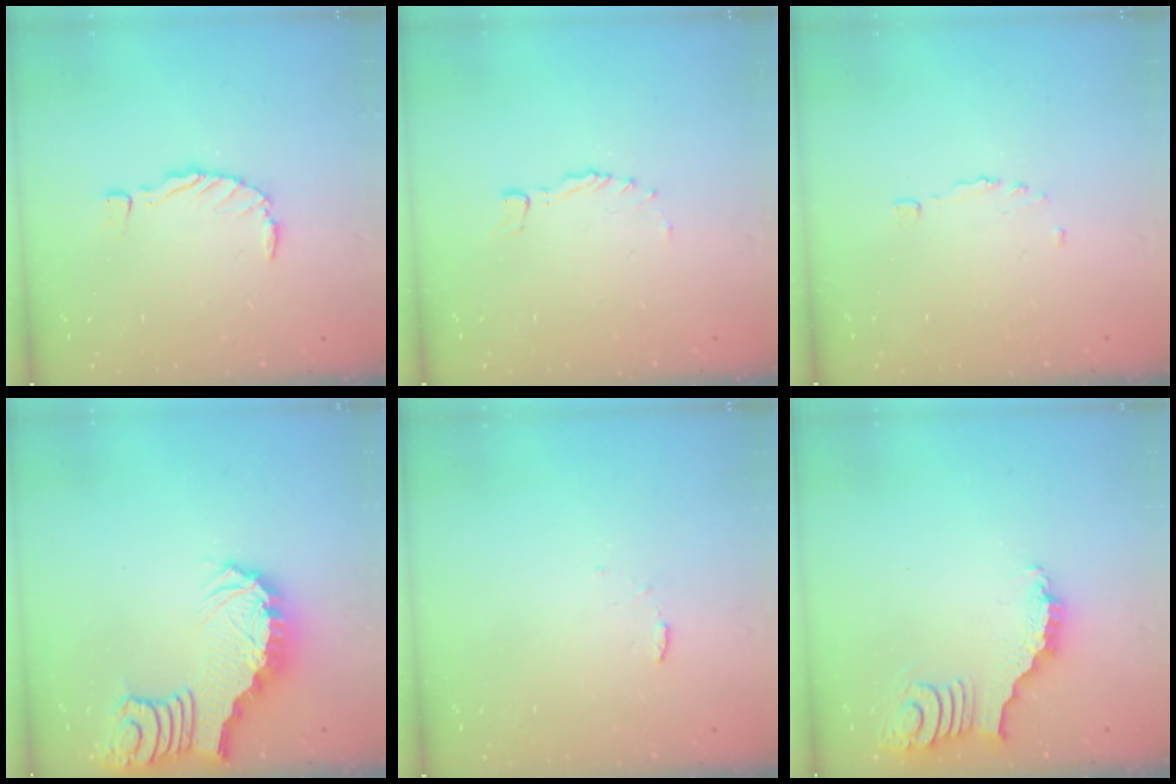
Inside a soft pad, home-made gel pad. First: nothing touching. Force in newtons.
{"total": 0.0}
{"total": 1.1, "press": 0.8, "slide": 0.7}
{"total": 3.5, "press": 3.4, "slide": 0.8}
{"total": 3.1, "press": 3.1, "slide": 0.3}
{"total": 3.8, "press": 3.7, "slide": 0.5}